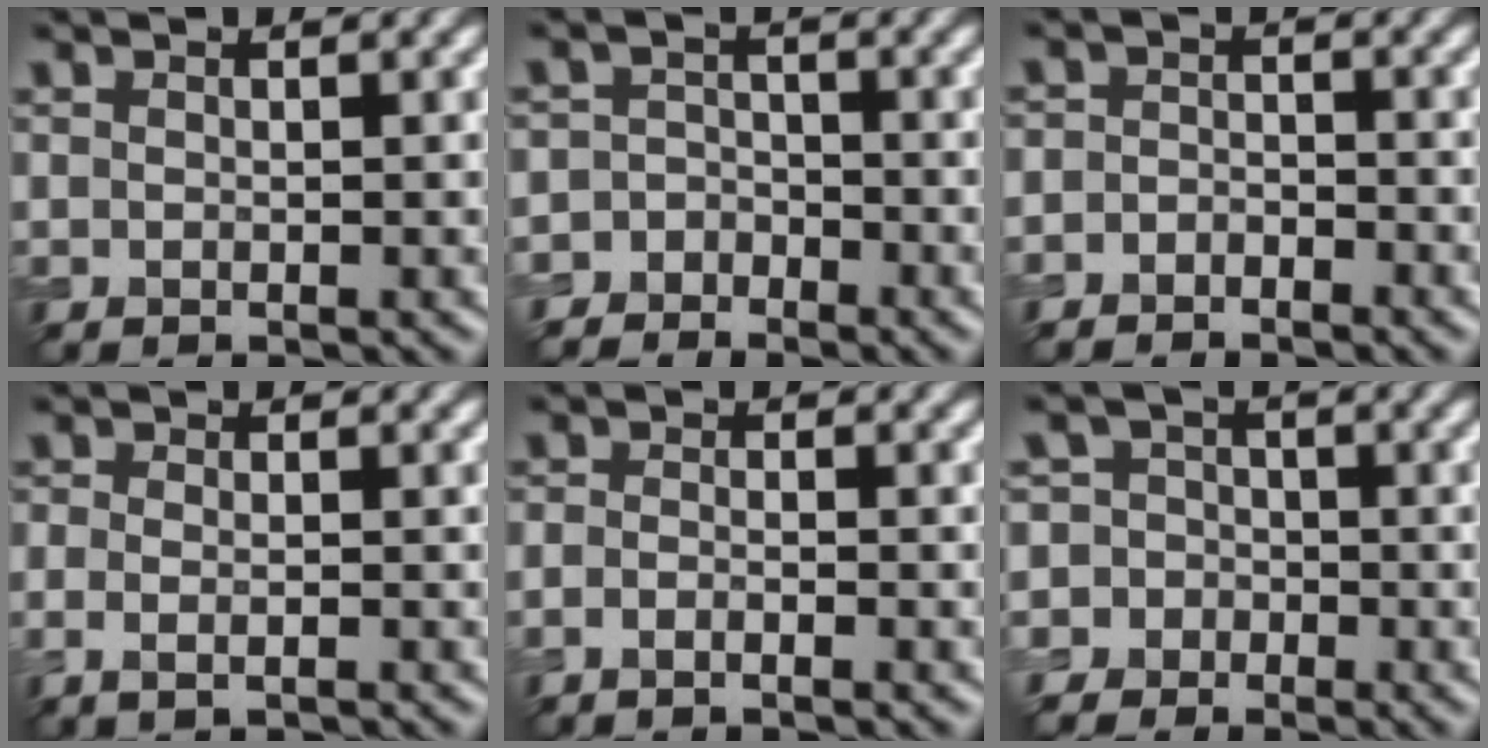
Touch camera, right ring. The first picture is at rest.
{"total": 3.2, "force": [-2.5, 2.1, -0.2], "torque": [0.043, 0.007, -0.052]}
{"total": 1.7, "force": [-1.4, 1.0, 0.2], "torque": [-0.001, 0.005, -0.031]}
{"total": 1.8, "force": [-0.8, 0.7, 1.4], "torque": [-0.027, -0.005, -0.013]}
{"total": 1.5, "force": [-1.0, 0.4, 1.0], "torque": [-0.013, -0.001, -0.024]}
{"total": 6.7, "force": [-2.7, 6.1, 0.1], "torque": [0.013, 0.013, -0.084]}